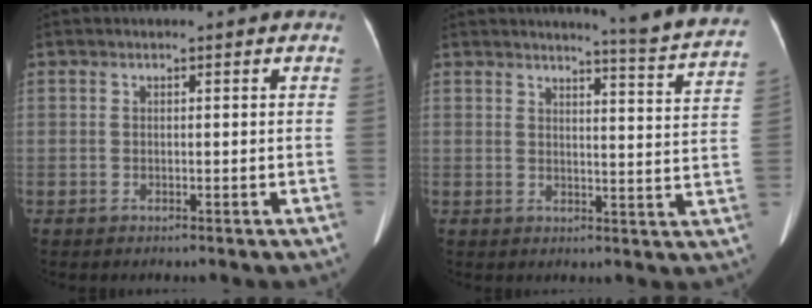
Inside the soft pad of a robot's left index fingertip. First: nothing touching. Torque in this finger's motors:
{"motor_torque": [0.33, -0.92, 0.01, 0.06]}